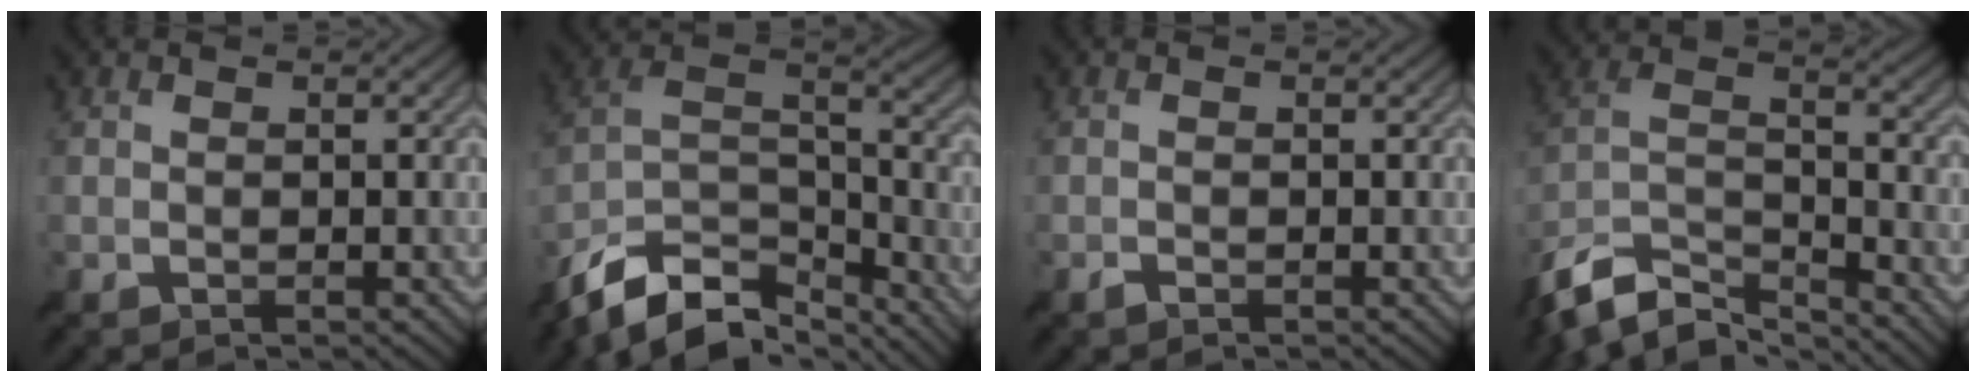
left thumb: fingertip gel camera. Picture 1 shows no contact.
{"total": 14.5, "force": [-11.2, 6.1, 6.9], "torque": [-0.166, -0.002, -0.199]}
{"total": 0.7, "force": [-0.7, 0.3, 0.2], "torque": [-0.002, -0.001, -0.010]}
{"total": 11.8, "force": [-9.5, 3.9, 5.8], "torque": [-0.133, -0.013, -0.186]}